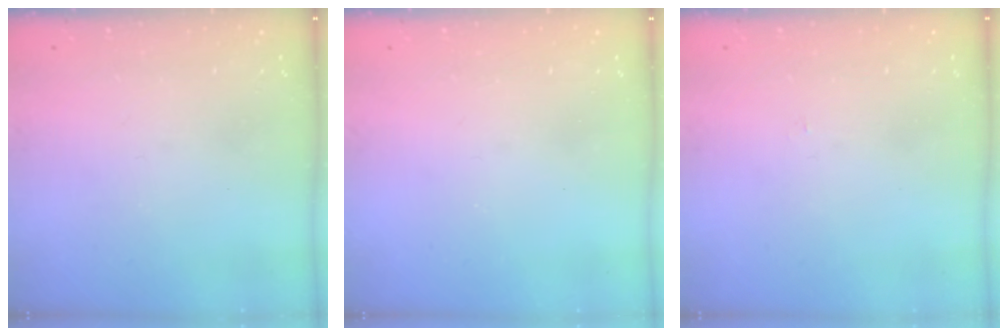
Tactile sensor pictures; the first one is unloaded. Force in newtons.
{"total": 2.5, "press": 2.4, "slide": 0.4}
{"total": 2.2, "press": 2.2, "slide": 0.3}